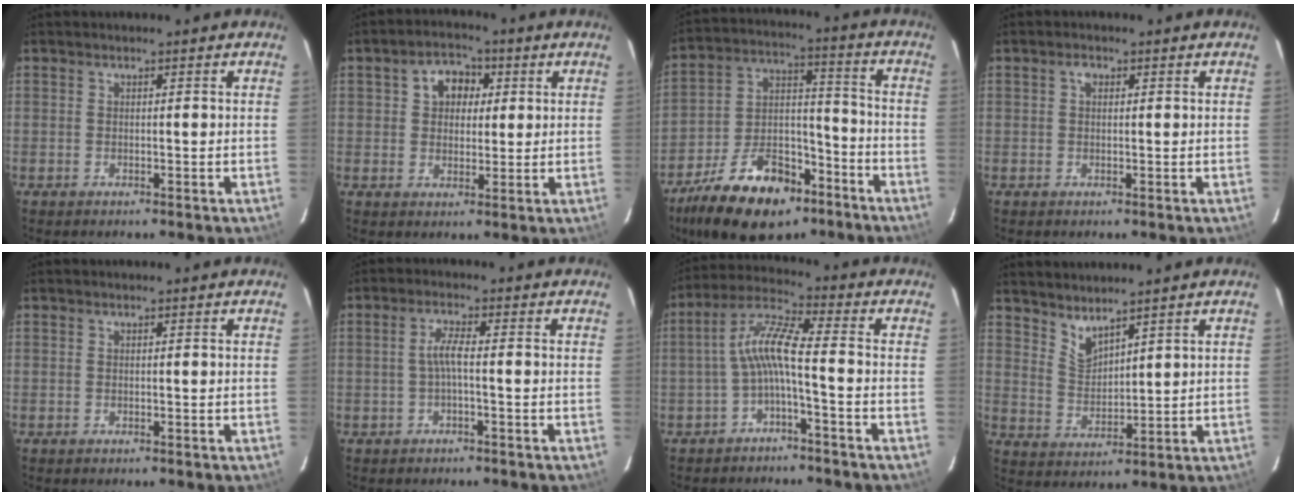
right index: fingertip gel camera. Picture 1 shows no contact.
{"total": 6.3, "force": [1.9, 5.0, 3.5], "torque": [-0.054, 0.022, 0.032]}
{"total": 19.8, "force": [-12.5, 10.4, 11.3], "torque": [-0.224, 0.015, -0.198]}
{"total": 1.3, "force": [0.4, 0.9, 0.8], "torque": [-0.012, 0.007, 0.006]}
{"total": 0.0}
{"total": 2.6, "force": [-0.8, -0.1, 2.5], "torque": [-0.051, 0.003, -0.014]}
{"total": 7.1, "force": [-2.3, 0.3, 6.7], "torque": [-0.161, 0.018, -0.044]}
{"total": 5.1, "force": [4.5, 1.2, 2.0], "torque": [-0.035, -0.007, 0.090]}